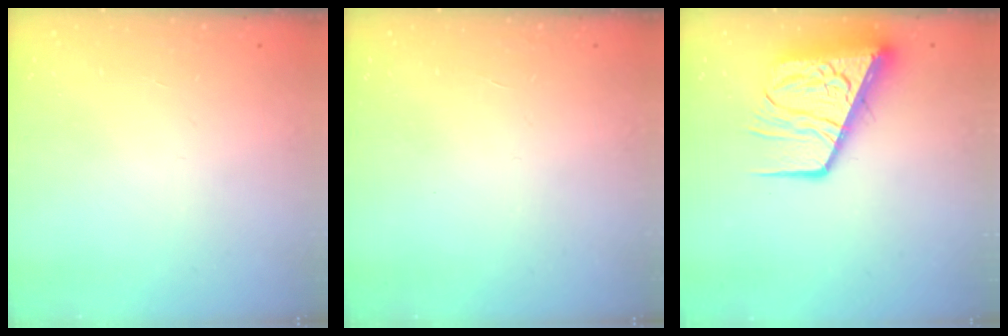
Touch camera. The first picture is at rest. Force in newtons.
{"total": 0.0}
{"total": 14.1, "press": 14.1, "slide": 1.4}